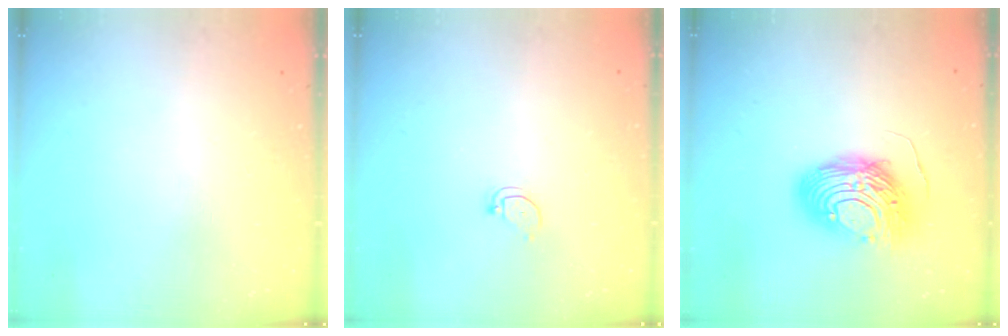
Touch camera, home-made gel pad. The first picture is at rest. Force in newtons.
{"total": 2.4, "press": 2.4, "slide": 0.2}
{"total": 13.3, "press": 13.2, "slide": 1.2}